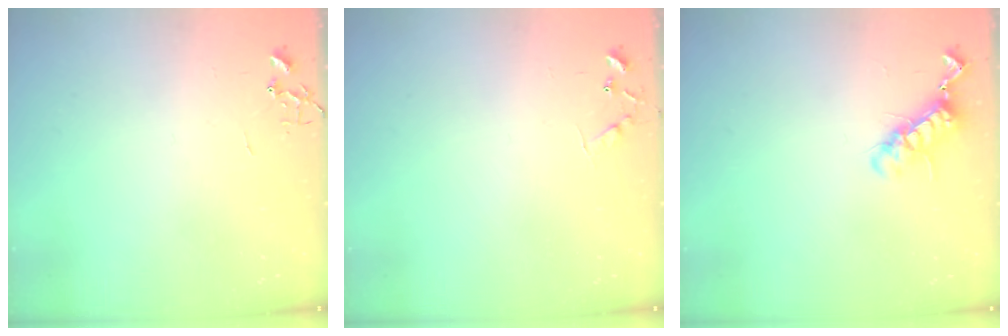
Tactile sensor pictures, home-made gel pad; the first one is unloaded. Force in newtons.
{"total": 6.5, "press": 6.5, "slide": 0.6}
{"total": 11.3, "press": 11.2, "slide": 1.2}